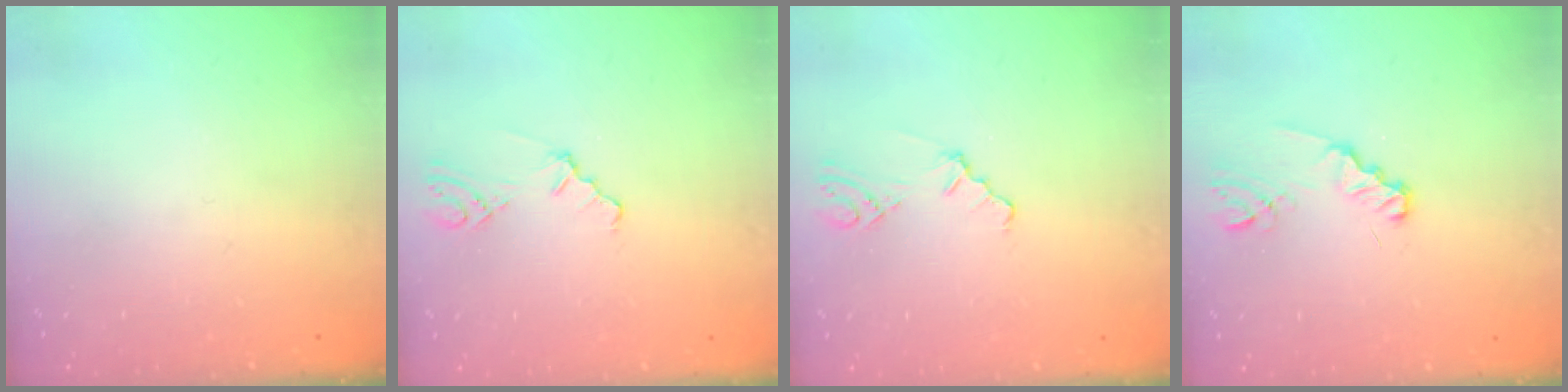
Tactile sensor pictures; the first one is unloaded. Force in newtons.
{"total": 2.6, "press": 2.5, "slide": 0.5}
{"total": 2.6, "press": 2.5, "slide": 0.5}
{"total": 2.4, "press": 2.4, "slide": 0.3}